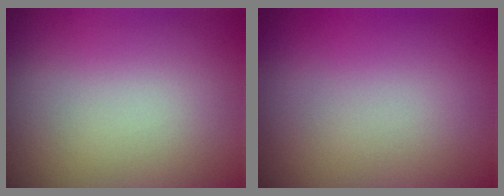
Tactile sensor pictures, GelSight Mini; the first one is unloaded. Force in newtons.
{"total": 0.0}